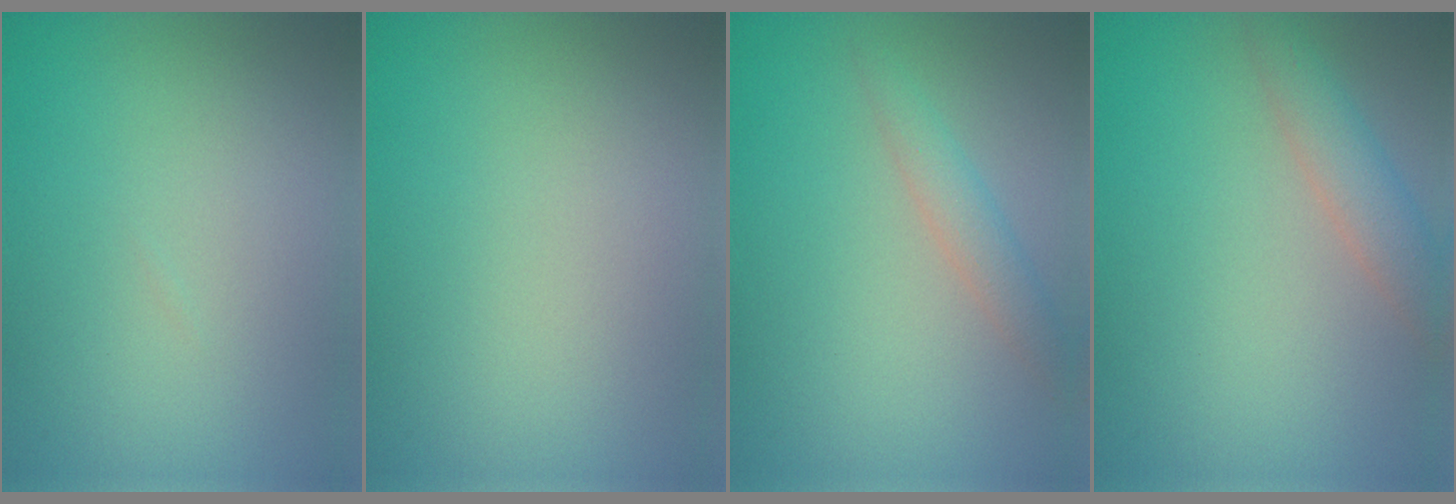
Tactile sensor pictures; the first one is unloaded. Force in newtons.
{"total": 0.0}
{"total": 2.0, "press": 2.0, "slide": 0.0}
{"total": 2.9, "press": 2.9, "slide": 0.1}